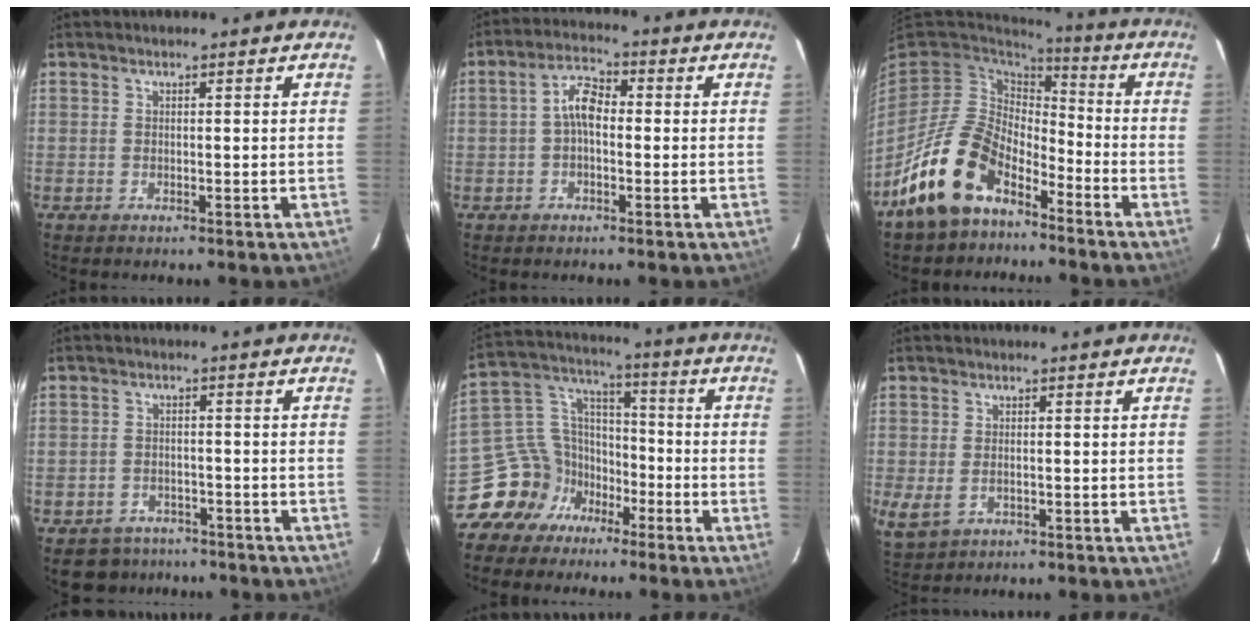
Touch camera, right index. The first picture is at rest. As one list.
[{"total": 4.8, "force": [-0.4, 2.6, 4.0], "torque": [-0.078, 0.018, -0.010]}, {"total": 15.6, "force": [-9.9, 8.8, 8.3], "torque": [-0.181, 0.002, -0.174]}, {"total": 6.3, "force": [-5.0, 3.8, 0.6], "torque": [-0.030, 0.019, -0.069]}, {"total": 11.3, "force": [-7.2, 8.3, 2.5], "torque": [-0.060, 0.056, -0.129]}, {"total": 4.4, "force": [-1.2, 2.9, 3.2], "torque": [-0.065, -0.012, -0.013]}]